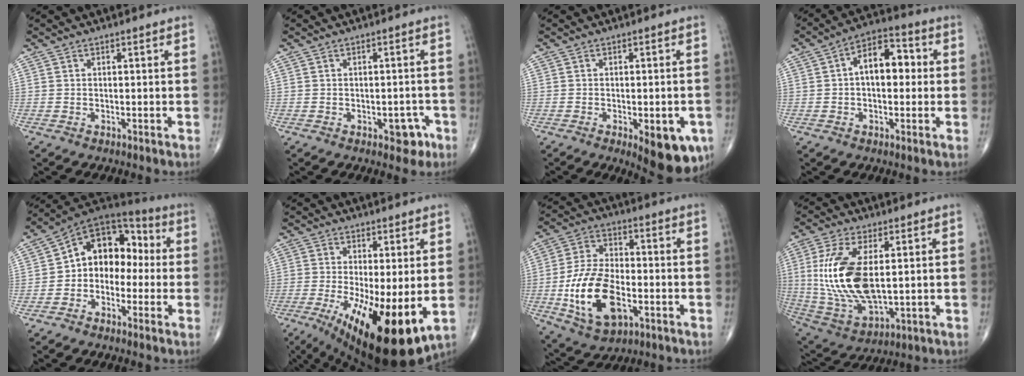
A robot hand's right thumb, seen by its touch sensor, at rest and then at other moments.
{"total": 3.9, "force": [-1.9, 2.4, 2.4], "torque": [-0.006, 0.015, -0.022]}
{"total": 10.6, "force": [-4.2, 4.1, 8.9], "torque": [-0.088, -0.001, -0.046]}
{"total": 9.9, "force": [0.8, 5.8, 8.0], "torque": [-0.101, 0.029, 0.003]}
{"total": 12.8, "force": [-0.7, 9.4, 8.5], "torque": [-0.083, 0.052, -0.032]}
{"total": 17.0, "force": [-3.9, 5.5, 15.6], "torque": [-0.243, -0.028, -0.043]}
{"total": 15.8, "force": [-4.0, 8.7, 12.6], "torque": [-0.231, 0.012, -0.070]}
{"total": 16.7, "force": [2.2, 7.8, 14.6], "torque": [-0.312, -0.016, 0.055]}